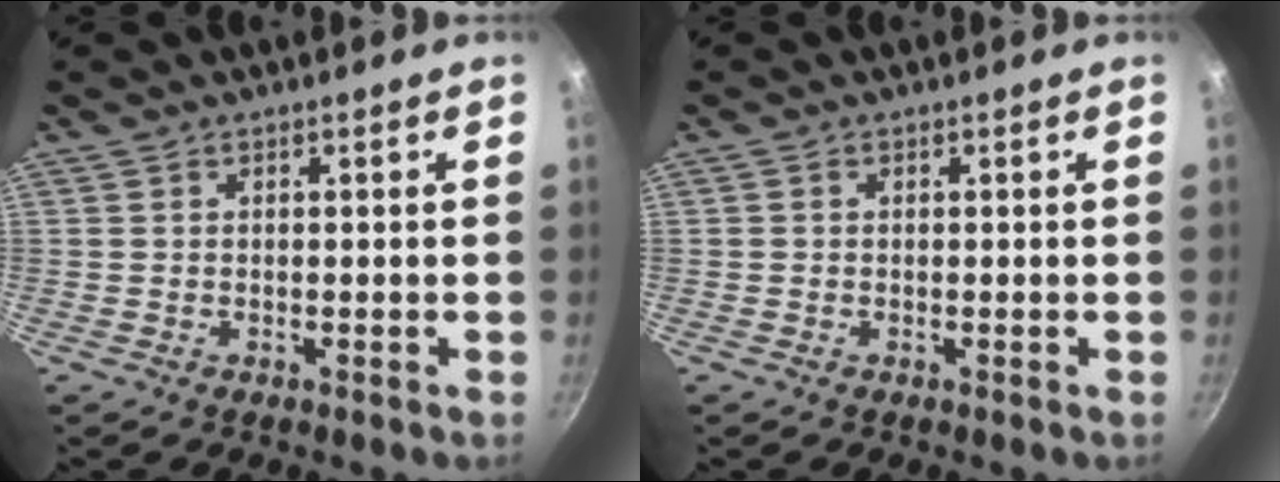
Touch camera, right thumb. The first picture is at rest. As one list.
[{"total": 0.0}]